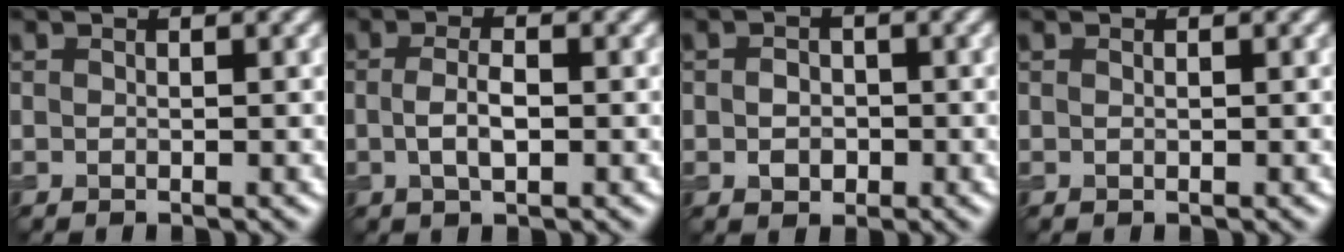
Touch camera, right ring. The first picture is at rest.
{"total": 2.4, "force": [-0.2, 0.9, 2.2], "torque": [-0.047, -0.003, -0.005]}
{"total": 2.2, "force": [-0.3, 1.8, 1.3], "torque": [-0.016, -0.003, -0.010]}
{"total": 0.0}